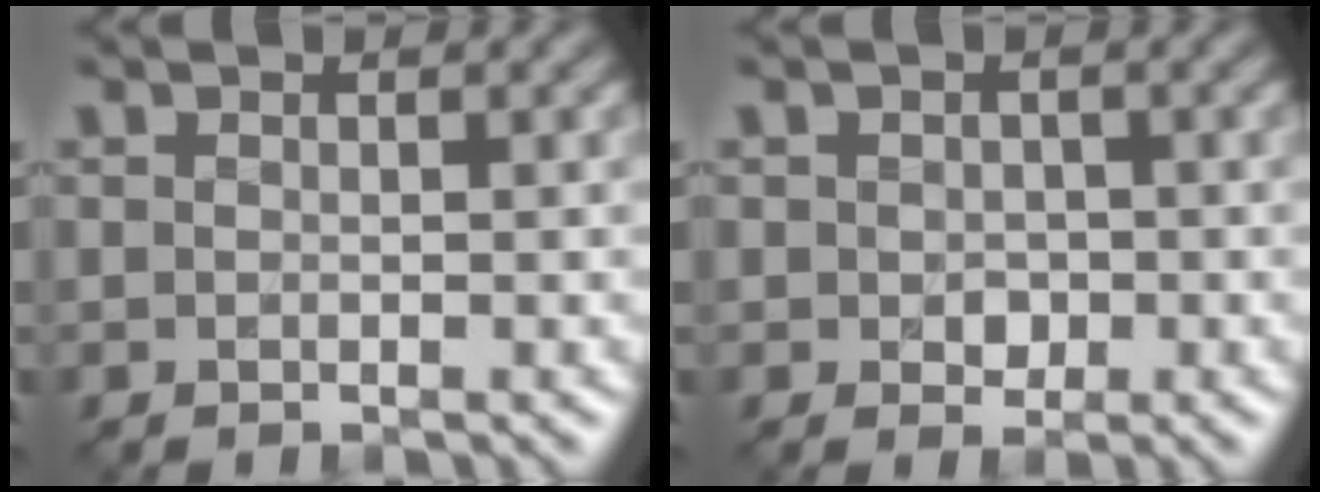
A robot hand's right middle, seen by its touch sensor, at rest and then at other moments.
{"total": 1.5, "force": [-0.1, 1.3, 0.9], "torque": [-0.014, -0.005, -0.004]}